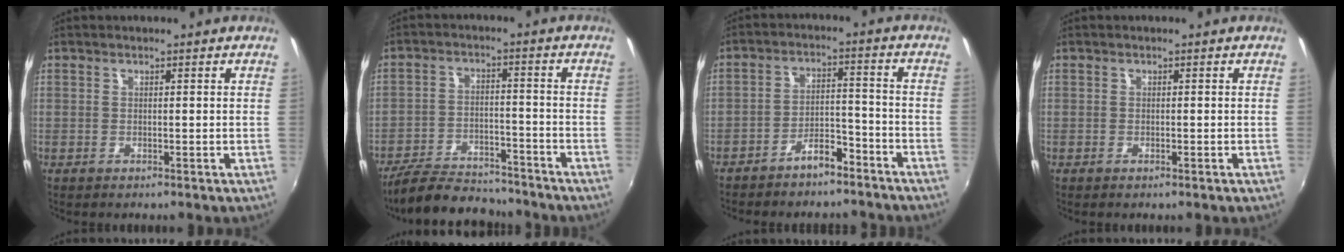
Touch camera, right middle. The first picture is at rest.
{"total": 12.5, "force": [-11.2, 3.9, 4.1], "torque": [-0.106, -0.001, -0.175]}
{"total": 8.2, "force": [-7.1, 2.9, 3.0], "torque": [-0.066, 0.032, -0.099]}
{"total": 0.5, "force": [-0.4, 0.1, 0.4], "torque": [-0.006, 0.001, -0.007]}